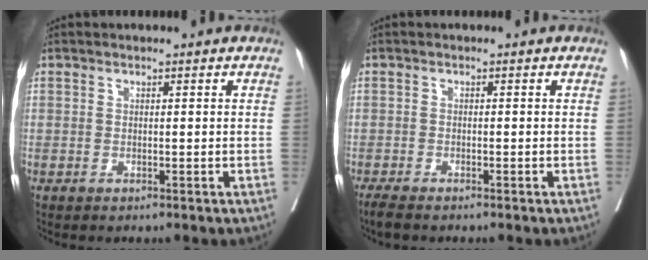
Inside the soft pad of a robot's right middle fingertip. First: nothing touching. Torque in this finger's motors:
{"motor_torque": [-0.11, -0.04, 0.02, 0.01]}